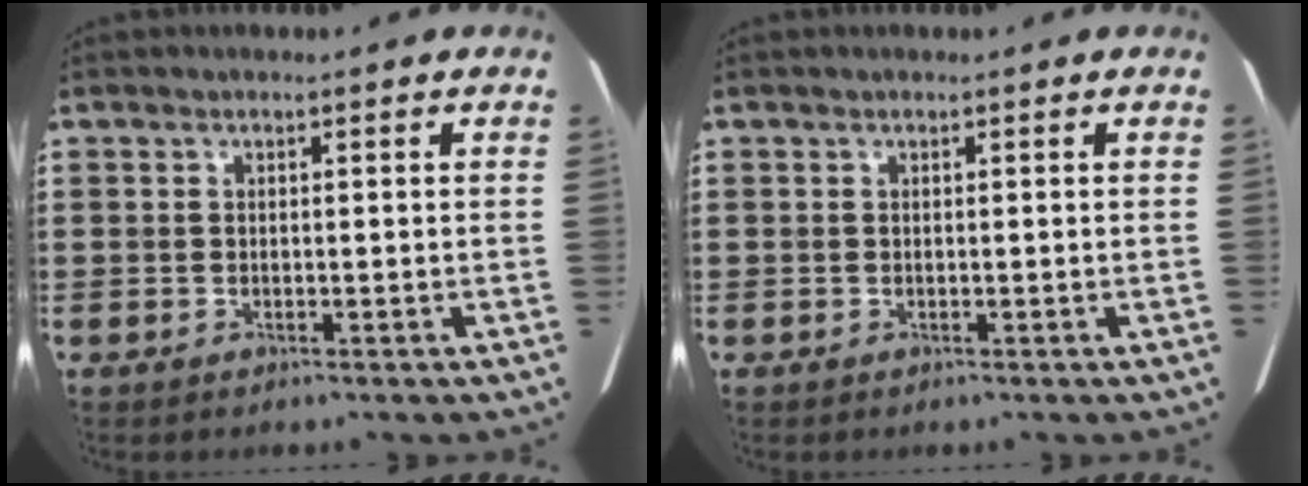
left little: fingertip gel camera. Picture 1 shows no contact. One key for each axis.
{"total": 0.0}